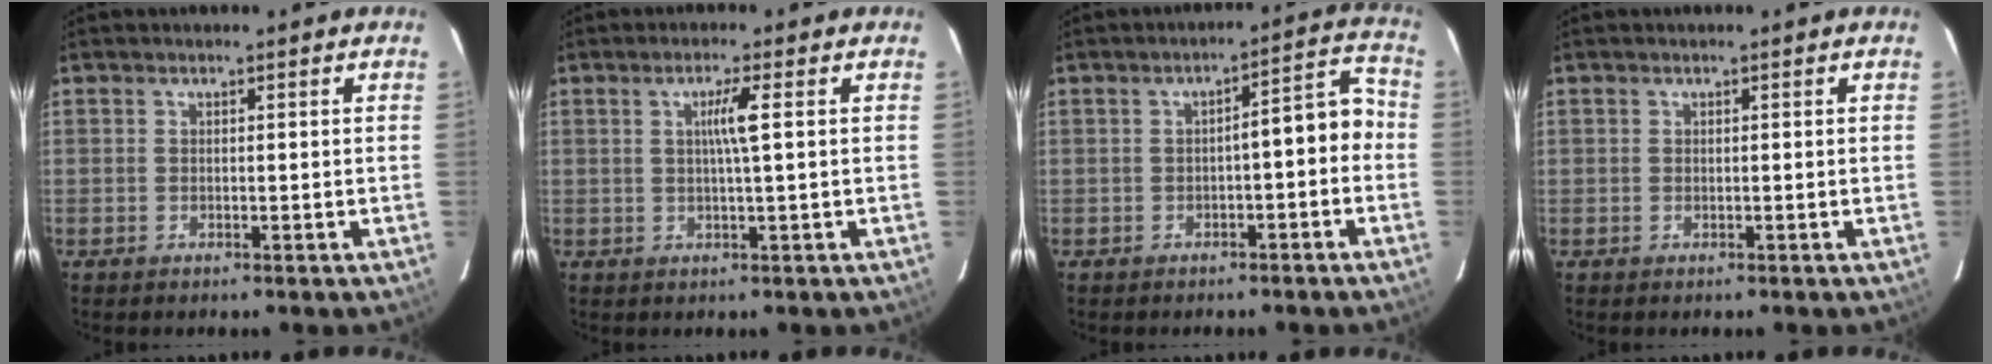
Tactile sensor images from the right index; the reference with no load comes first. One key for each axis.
{"total": 3.4, "fx": 0.6, "fy": -0.6, "fz": 3.3, "tx": -0.063, "ty": -0.002, "tz": 0.010}
{"total": 6.7, "fx": -1.7, "fy": 1.6, "fz": 6.3, "tx": -0.075, "ty": 0.037, "tz": -0.025}
{"total": 0.0}